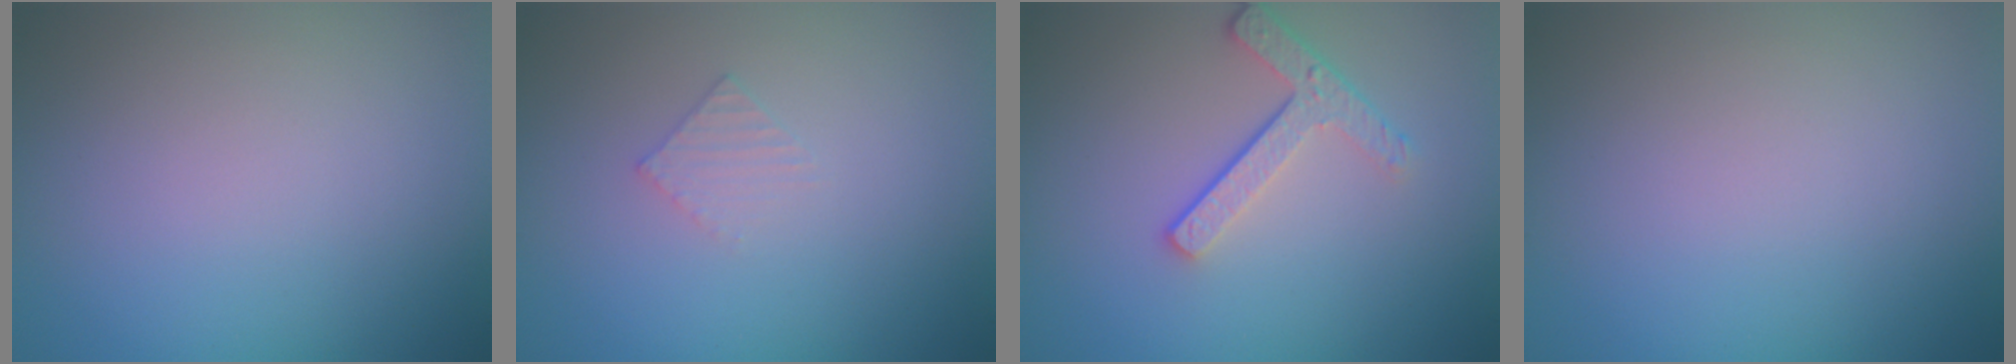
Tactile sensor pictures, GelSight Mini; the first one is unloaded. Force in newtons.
{"total": 1.1, "press": 1.1, "slide": 0.0}
{"total": 3.4, "press": 2.5, "slide": 2.3}
{"total": 0.0}